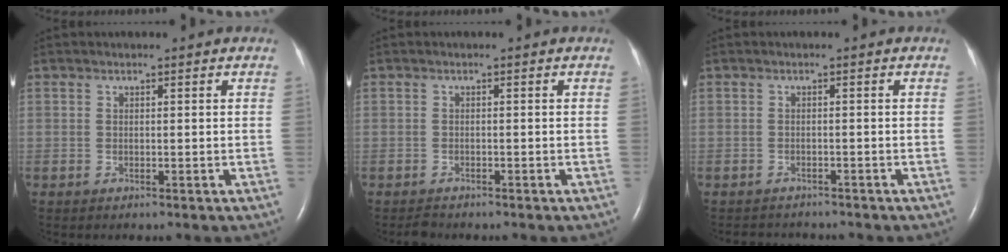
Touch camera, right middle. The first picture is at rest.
{"total": 1.1, "force": [-1.0, 0.2, 0.0], "torque": [-0.007, -0.004, -0.016]}
{"total": 4.1, "force": [-4.0, 1.0, 0.5], "torque": [-0.007, -0.005, -0.054]}